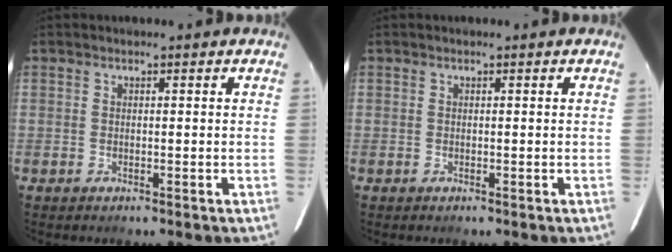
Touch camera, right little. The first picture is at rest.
{"total": 0.0}